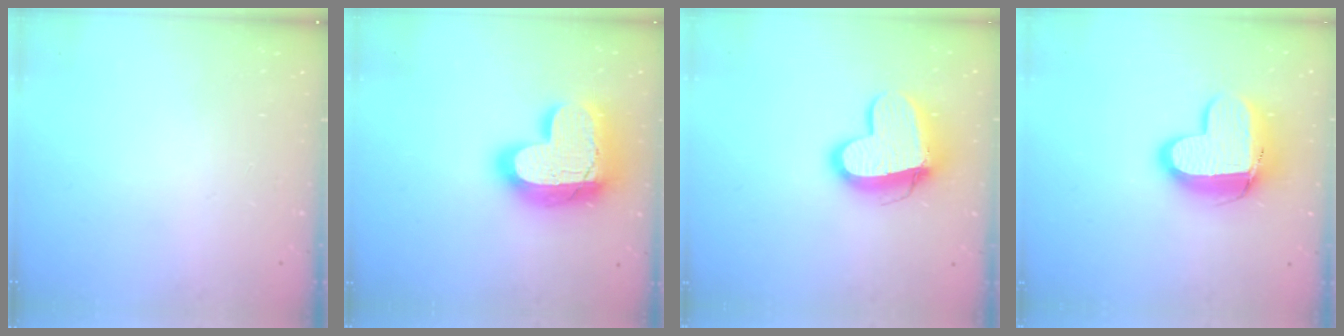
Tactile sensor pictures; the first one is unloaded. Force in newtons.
{"total": 23.6, "press": 23.5, "slide": 2.0}
{"total": 13.5, "press": 13.5, "slide": 1.1}
{"total": 15.6, "press": 15.5, "slide": 1.5}